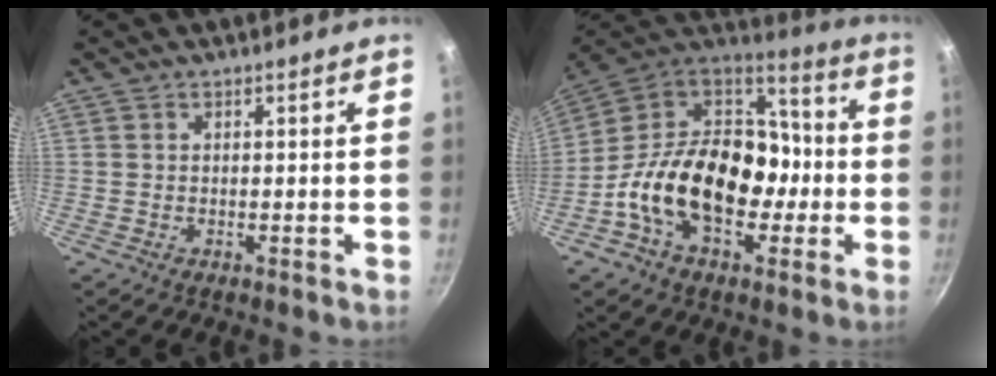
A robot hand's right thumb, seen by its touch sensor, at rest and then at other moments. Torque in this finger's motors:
{"motor_torque": [1.48, 2.94, 1.41, -1.36, 0.23]}